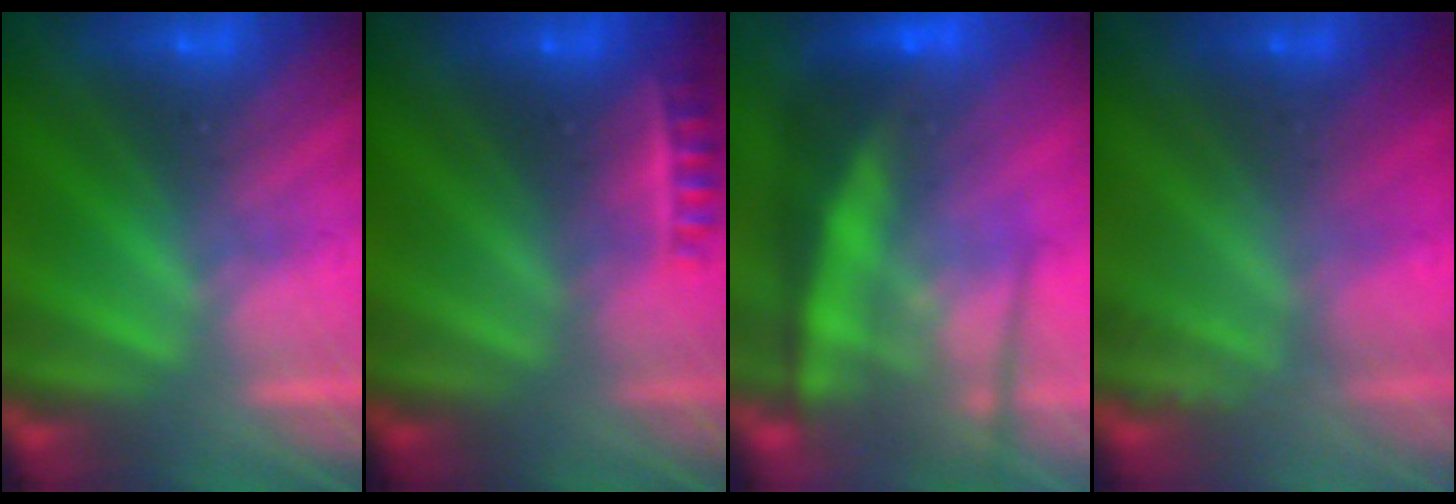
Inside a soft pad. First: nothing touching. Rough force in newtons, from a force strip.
{"total": 2.3}
{"total": 7.1}
{"total": 2.2}